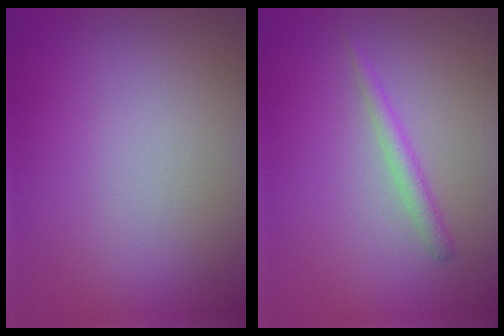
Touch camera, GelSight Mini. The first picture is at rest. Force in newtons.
{"total": 1.5, "press": 1.5, "slide": 0.0}